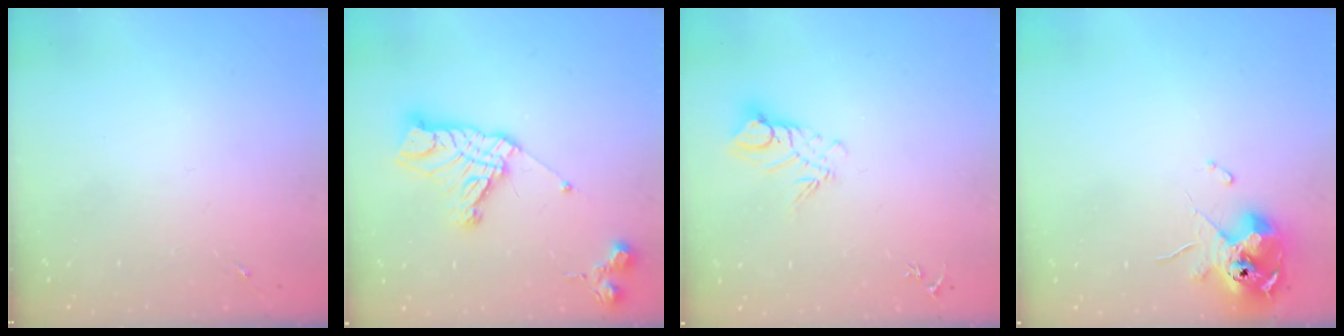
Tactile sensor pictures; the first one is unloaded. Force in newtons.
{"total": 16.2, "press": 16.1, "slide": 1.6}
{"total": 9.1, "press": 9.1, "slide": 0.9}
{"total": 10.8, "press": 10.7, "slide": 1.7}